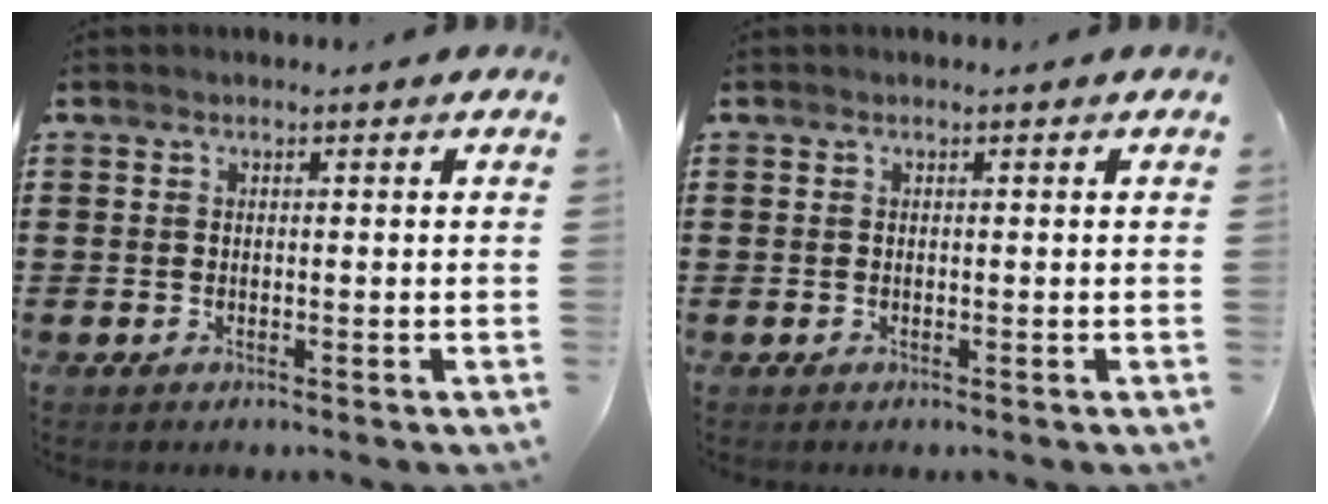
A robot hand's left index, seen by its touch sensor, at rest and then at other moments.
{"total": 0.0}